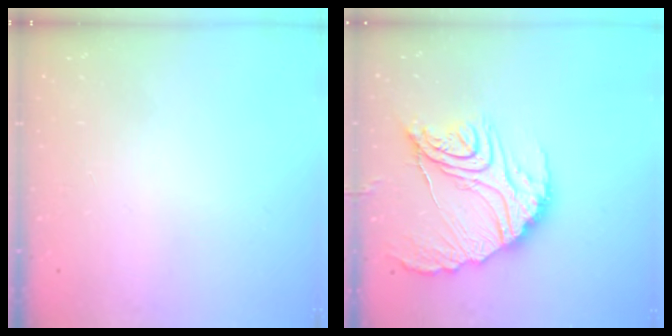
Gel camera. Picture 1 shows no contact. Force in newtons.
{"total": 22.6, "press": 22.5, "slide": 2.3}